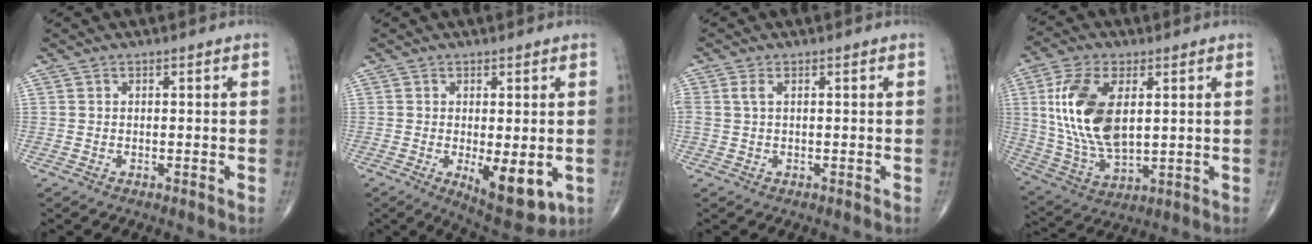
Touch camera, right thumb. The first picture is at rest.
{"total": 9.4, "force": [-2.1, 3.8, 8.3], "torque": [-0.110, -0.023, -0.021]}
{"total": 1.9, "force": [0.6, 0.9, 1.5], "torque": [-0.043, 0.008, 0.015]}
{"total": 16.7, "force": [3.5, 8.8, 13.8], "torque": [-0.273, -0.012, 0.074]}